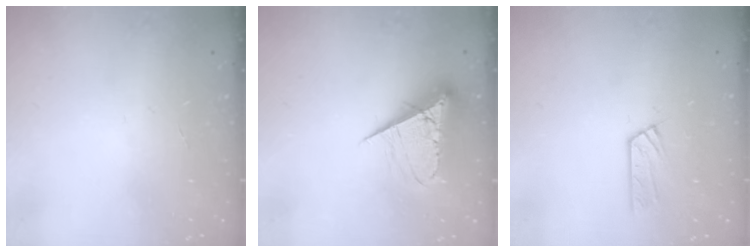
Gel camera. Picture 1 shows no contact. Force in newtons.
{"total": 9.9, "press": 9.8, "slide": 0.7}
{"total": 6.4, "press": 6.4, "slide": 0.3}